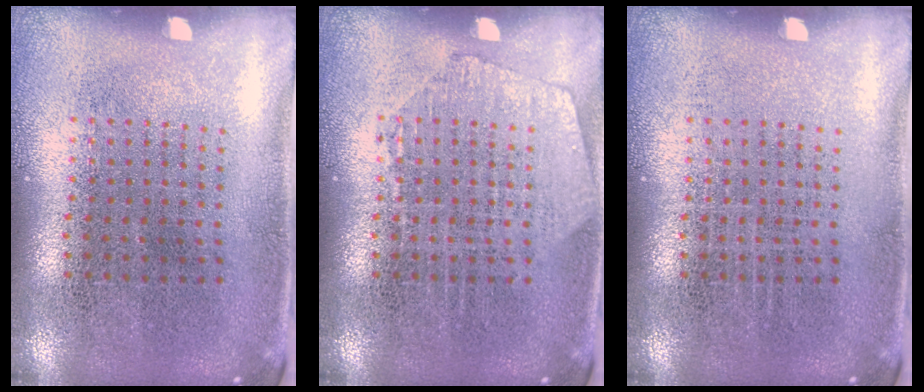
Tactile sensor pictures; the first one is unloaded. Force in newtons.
{"total": 1.2, "press": 1.2, "slide": 0.2}
{"total": 0.0}